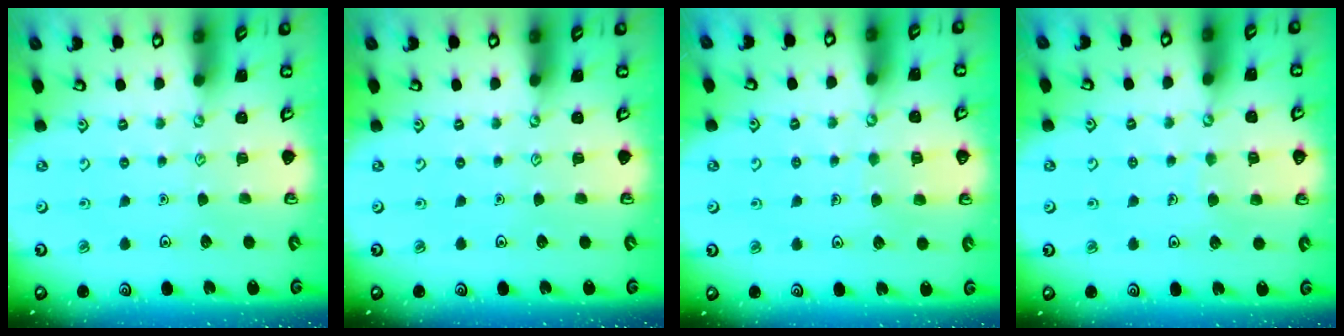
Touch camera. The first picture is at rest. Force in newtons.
{"total": 0.0}
{"total": 5.1, "press": 5.1, "slide": 0.5}
{"total": 4.3, "press": 4.2, "slide": 0.4}